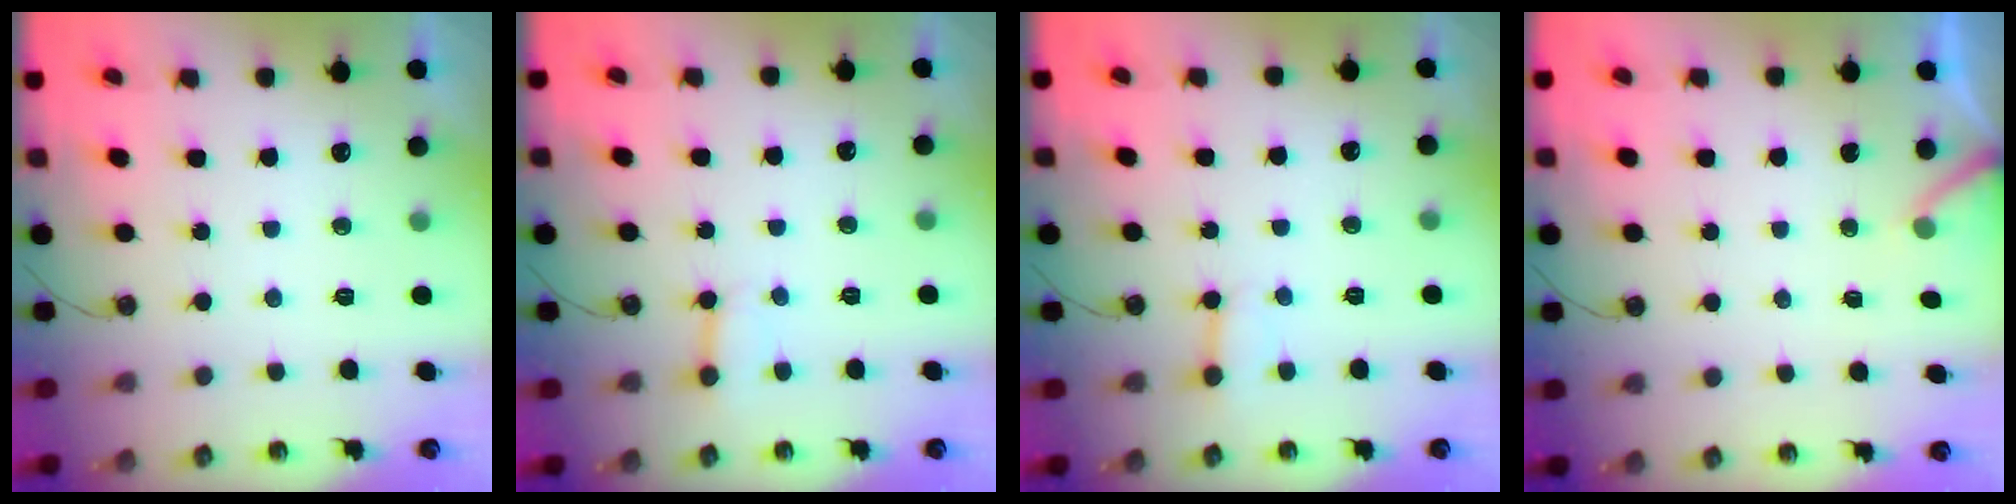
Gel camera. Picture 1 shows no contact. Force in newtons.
{"total": 3.4, "press": 3.4, "slide": 0.2}
{"total": 2.7, "press": 2.7, "slide": 0.3}
{"total": 2.5, "press": 2.5, "slide": 0.2}